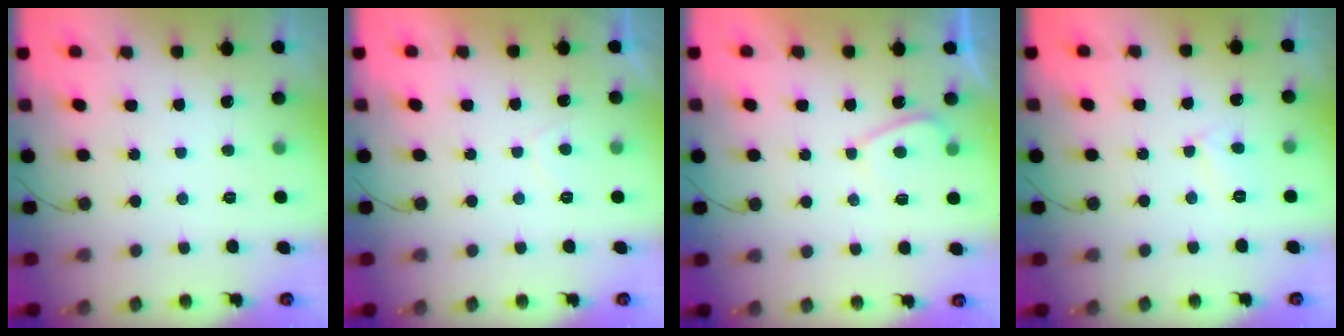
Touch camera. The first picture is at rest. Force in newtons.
{"total": 1.5, "press": 1.3, "slide": 0.7}
{"total": 2.8, "press": 2.7, "slide": 0.7}
{"total": 3.9, "press": 3.9, "slide": 0.3}